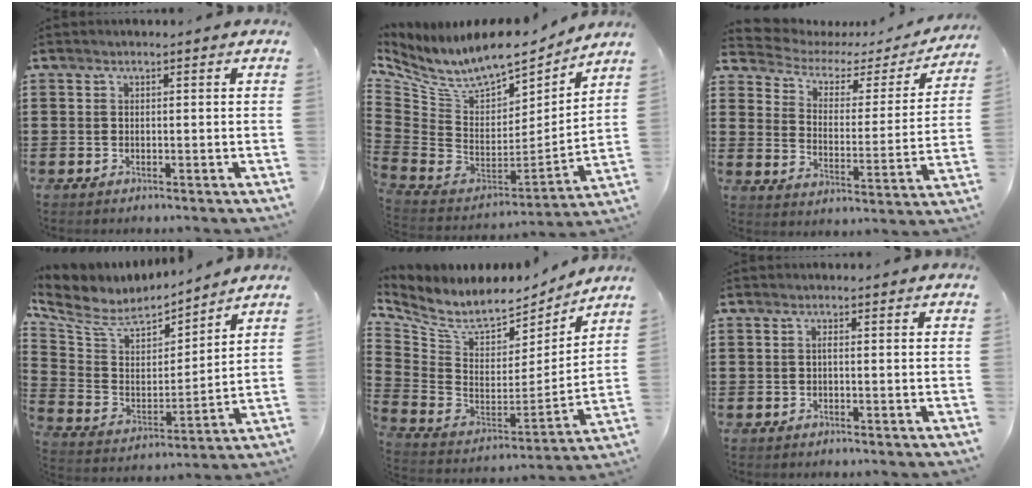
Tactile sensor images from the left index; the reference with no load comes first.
{"total": 10.4, "force": [8.1, 3.4, 5.7], "torque": [-0.139, -0.064, 0.140]}
{"total": 3.7, "force": [2.7, 2.1, 1.4], "torque": [-0.049, -0.016, 0.038]}
{"total": 7.2, "force": [6.0, 3.1, 2.8], "torque": [-0.090, -0.039, 0.102]}
{"total": 7.4, "force": [6.2, 2.6, 2.9], "torque": [-0.095, -0.052, 0.108]}
{"total": 0.7, "force": [-0.1, 0.1, 0.7], "torque": [-0.013, -0.001, -0.002]}